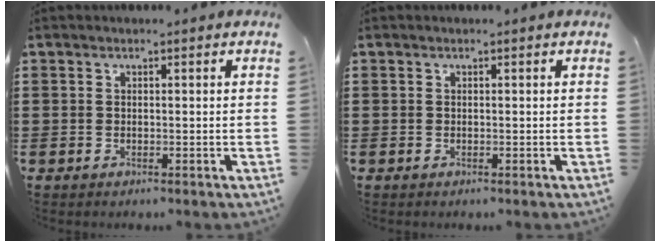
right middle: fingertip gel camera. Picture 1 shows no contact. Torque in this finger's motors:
{"motor_torque": [-0.10, -0.42, 0.05, 0.02]}